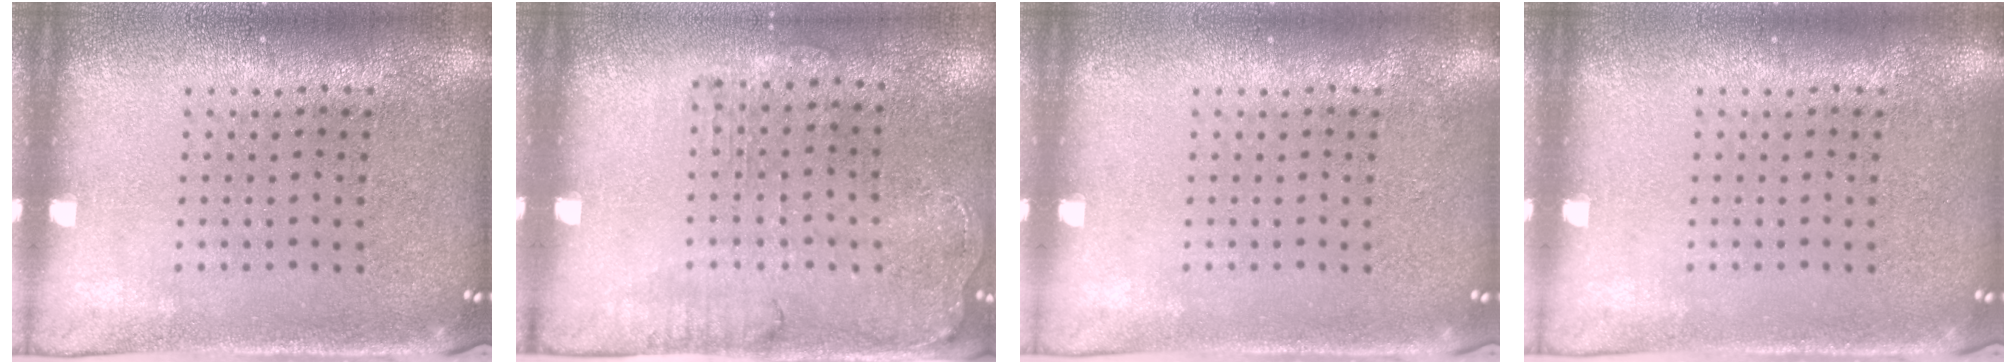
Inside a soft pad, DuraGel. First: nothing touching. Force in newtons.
{"total": 1.4, "press": 1.2, "slide": 0.7}
{"total": 0.0}
{"total": 0.0}